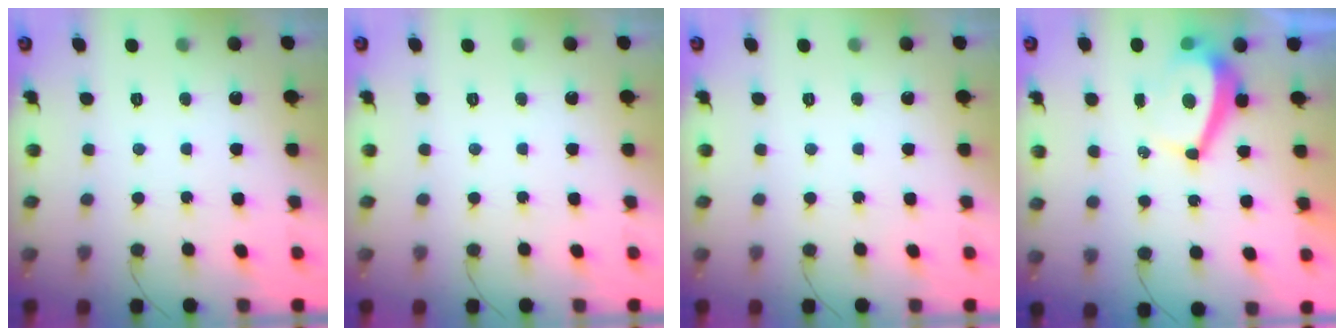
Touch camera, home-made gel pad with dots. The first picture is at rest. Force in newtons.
{"total": 0.0}
{"total": 0.0}
{"total": 5.1, "press": 5.1, "slide": 0.3}